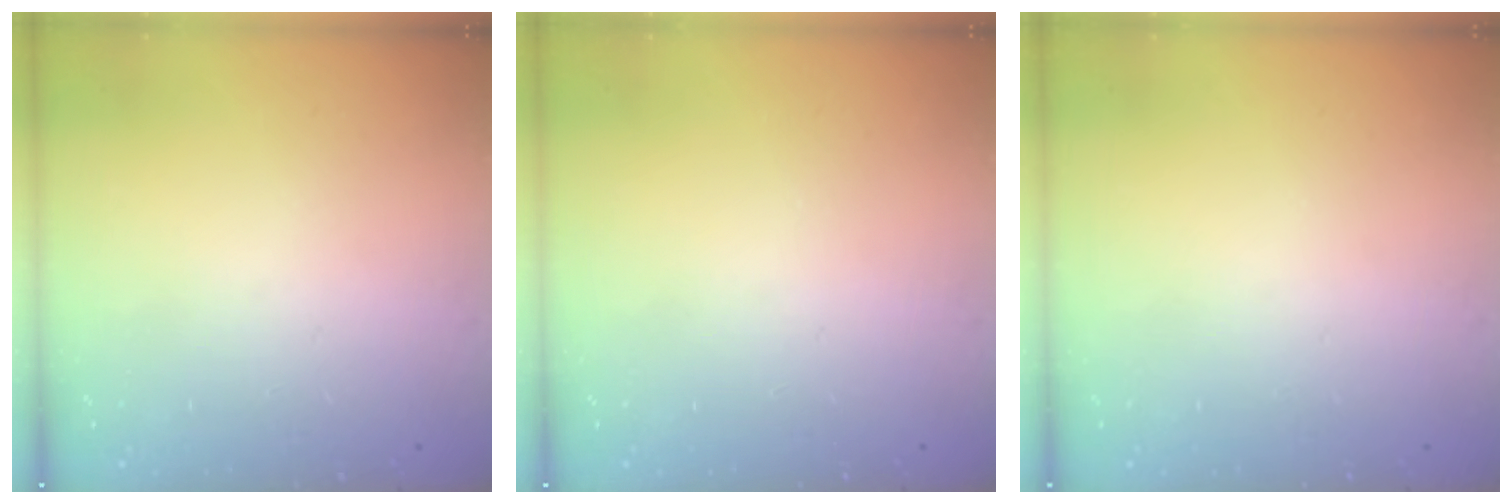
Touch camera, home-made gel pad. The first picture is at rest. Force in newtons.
{"total": 0.0}
{"total": 0.0}